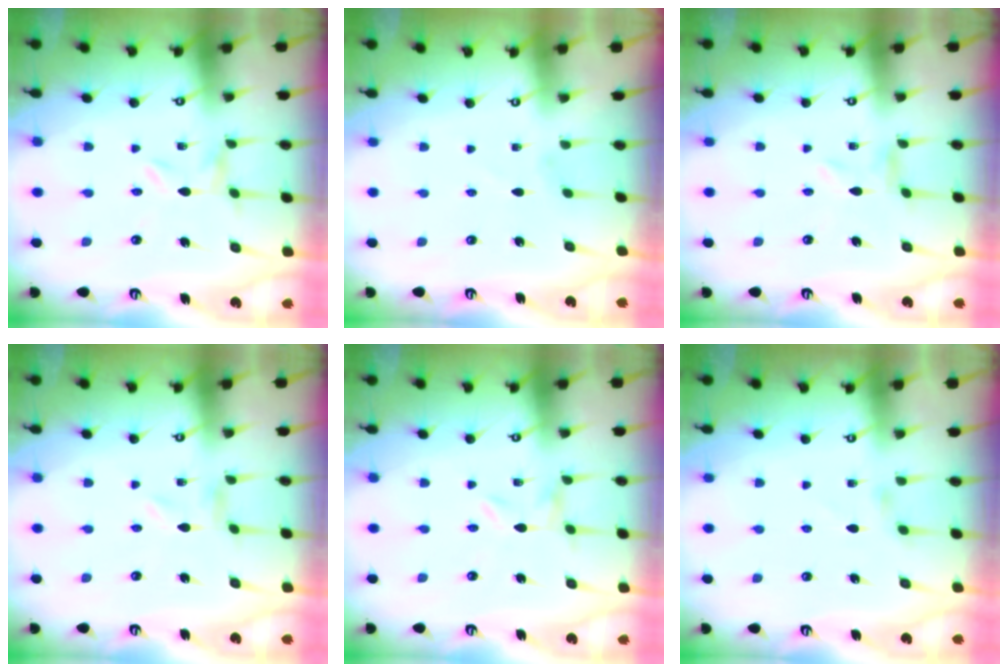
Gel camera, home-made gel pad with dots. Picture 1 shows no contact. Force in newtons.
{"total": 1.2, "press": 1.2, "slide": 0.0}
{"total": 0.0}
{"total": 0.0}
{"total": 0.0}
{"total": 1.6, "press": 1.6, "slide": 0.4}